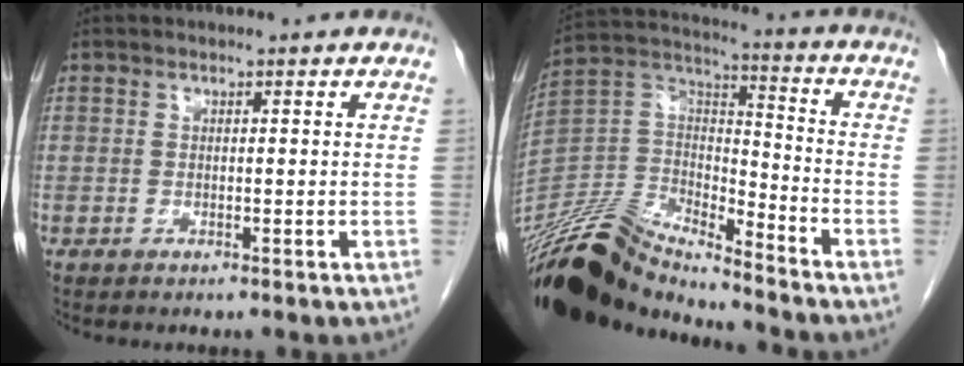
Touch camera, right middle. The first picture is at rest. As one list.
[{"total": 15.4, "force": [-14.6, 1.8, 4.6], "torque": [-0.085, 0.036, -0.280]}]